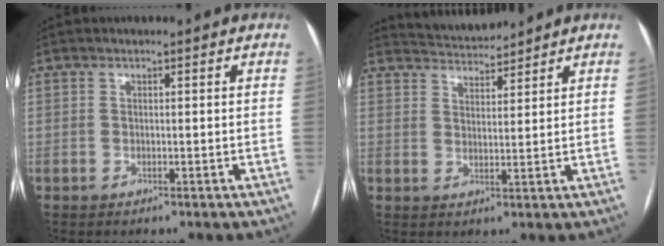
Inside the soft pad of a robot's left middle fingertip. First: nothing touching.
{"total": 4.8, "force": [4.8, 0.0, -0.2], "torque": [-0.007, 0.014, 0.085]}